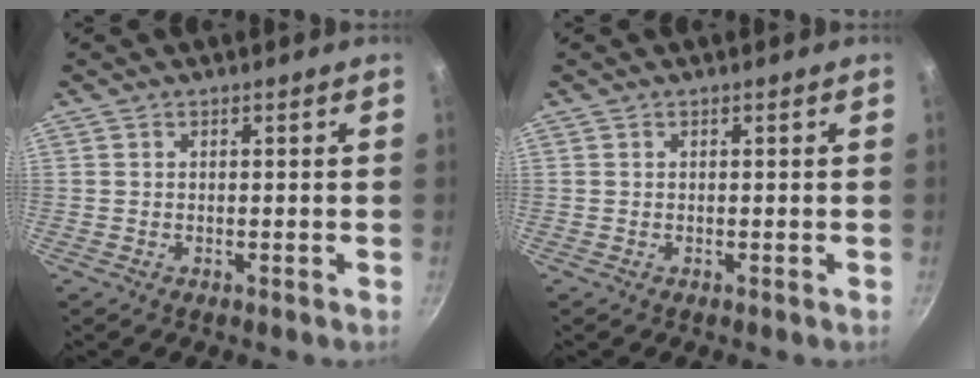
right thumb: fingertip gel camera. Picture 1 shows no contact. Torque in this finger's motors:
{"motor_torque": [0.00, 0.00, 0.00, 0.00, 0.01]}